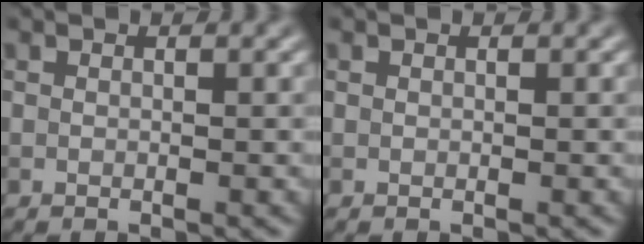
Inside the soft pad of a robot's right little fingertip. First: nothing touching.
{"total": 0.0}